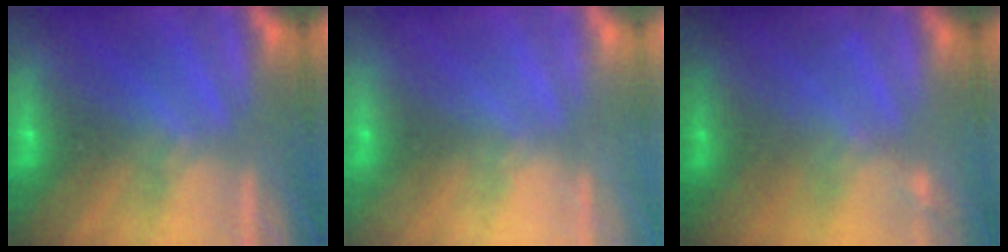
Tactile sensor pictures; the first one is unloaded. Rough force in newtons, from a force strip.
{"total": 2.1}
{"total": 2.3}